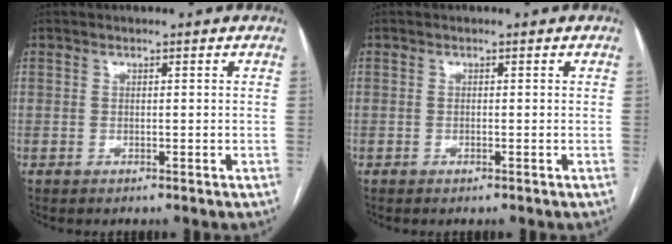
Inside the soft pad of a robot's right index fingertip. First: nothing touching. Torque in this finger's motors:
{"motor_torque": [0.15, -0.06, 0.05, 0.01]}